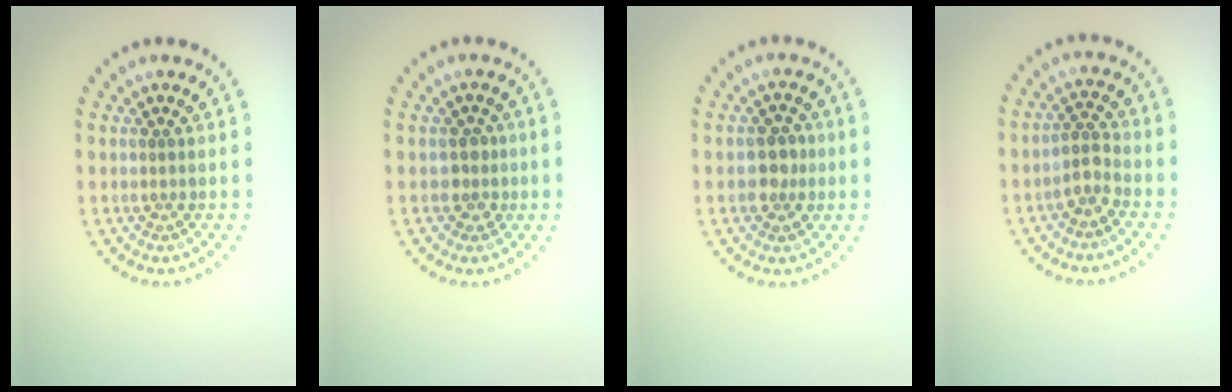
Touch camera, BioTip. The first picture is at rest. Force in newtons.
{"total": 1.5, "press": 1.2, "slide": 0.9}
{"total": 2.4, "press": 2.3, "slide": 0.4}
{"total": 1.9, "press": 1.5, "slide": 1.2}